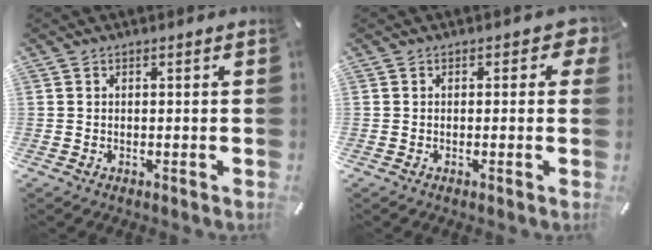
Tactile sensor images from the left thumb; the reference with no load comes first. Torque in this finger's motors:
{"motor_torque": [0.44, 0.28, 0.14, -0.07, 0.02]}